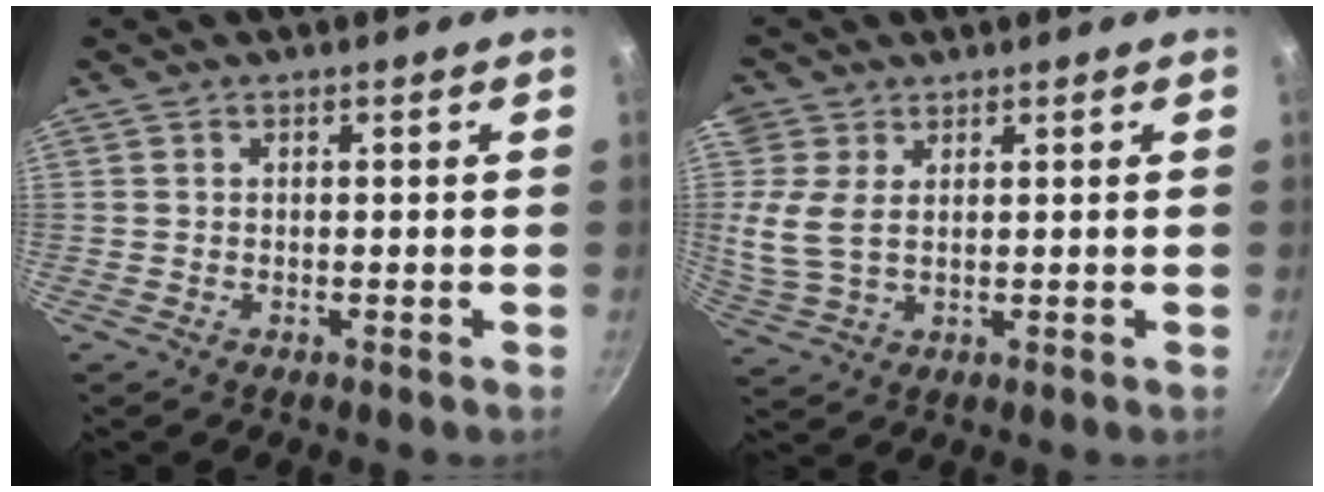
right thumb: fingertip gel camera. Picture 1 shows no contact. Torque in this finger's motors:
{"motor_torque": [-0.10, 0.22, -0.15, 0.66, 0.14]}